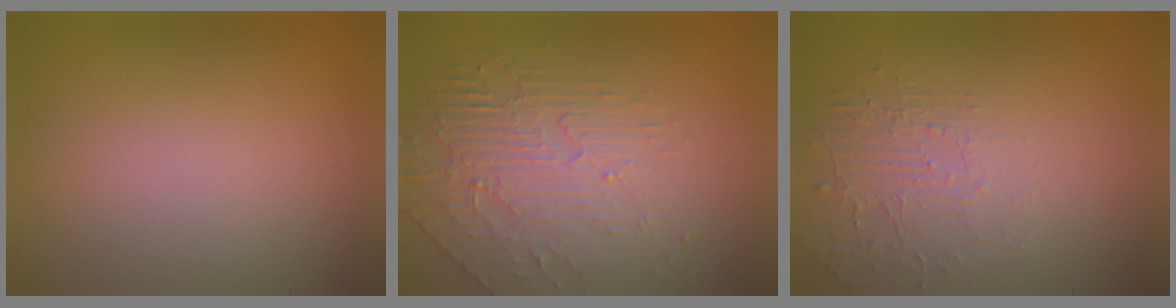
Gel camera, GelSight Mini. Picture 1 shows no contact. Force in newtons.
{"total": 3.3, "press": 2.9, "slide": 1.6}
{"total": 1.9, "press": 0.8, "slide": 1.7}